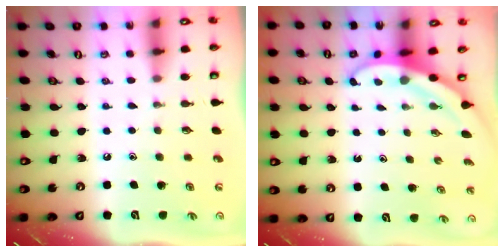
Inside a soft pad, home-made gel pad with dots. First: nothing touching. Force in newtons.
{"total": 3.5, "press": 3.5, "slide": 0.1}